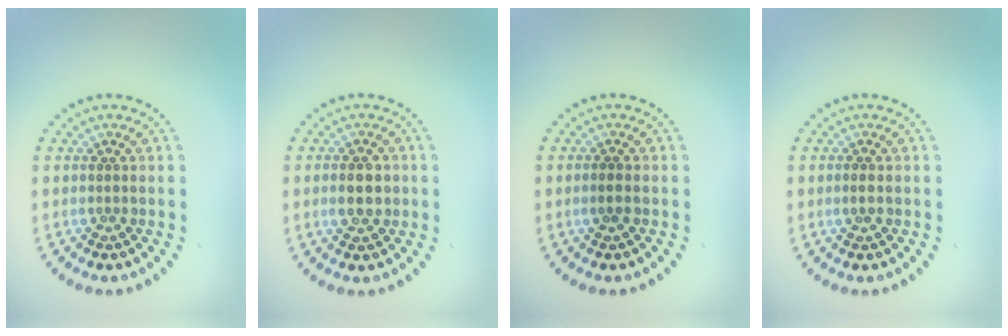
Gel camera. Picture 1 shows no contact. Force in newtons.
{"total": 2.6, "press": 2.6, "slide": 0.0}
{"total": 0.9, "press": 0.9, "slide": 0.1}
{"total": 0.8, "press": 0.8, "slide": 0.2}